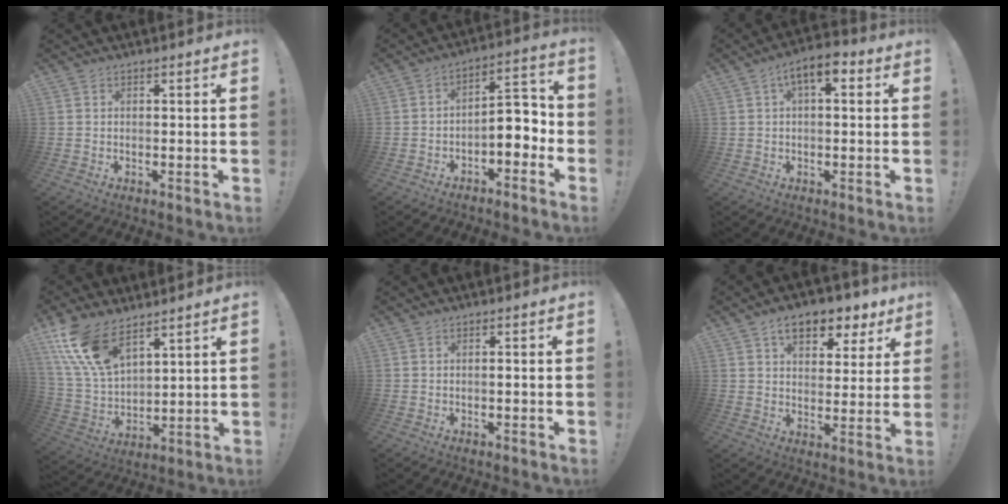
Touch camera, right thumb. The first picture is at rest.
{"total": 7.9, "force": [-3.0, 4.6, 5.7], "torque": [-0.067, 0.015, -0.051]}
{"total": 7.1, "force": [2.5, 2.9, 5.9], "torque": [-0.091, -0.006, 0.042]}
{"total": 15.1, "force": [10.1, 7.1, 8.6], "torque": [-0.200, -0.058, 0.194]}
{"total": 0.8, "force": [-0.4, -0.1, 0.6], "torque": [-0.012, 0.000, -0.008]}
{"total": 10.6, "force": [6.1, 5.8, 6.4], "torque": [-0.083, -0.035, 0.108]}